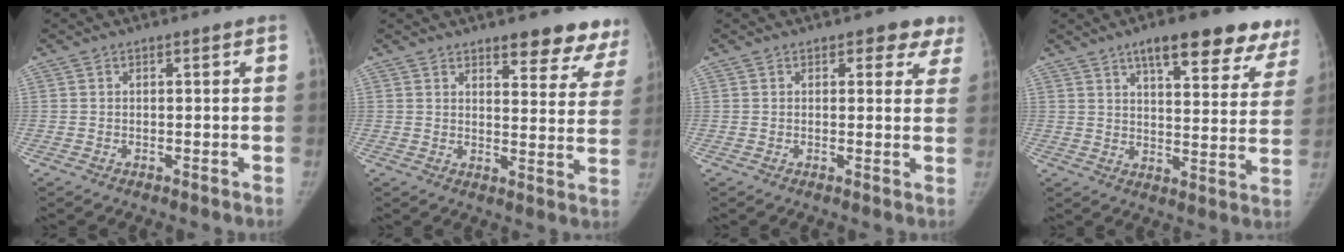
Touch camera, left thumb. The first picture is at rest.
{"total": 12.1, "force": [9.7, 4.3, 5.9], "torque": [-0.013, -0.055, 0.102]}
{"total": 5.0, "force": [3.3, 2.9, 2.4], "torque": [0.019, -0.011, 0.027]}
{"total": 18.8, "force": [12.8, 6.4, 12.2], "torque": [-0.107, -0.043, 0.161]}